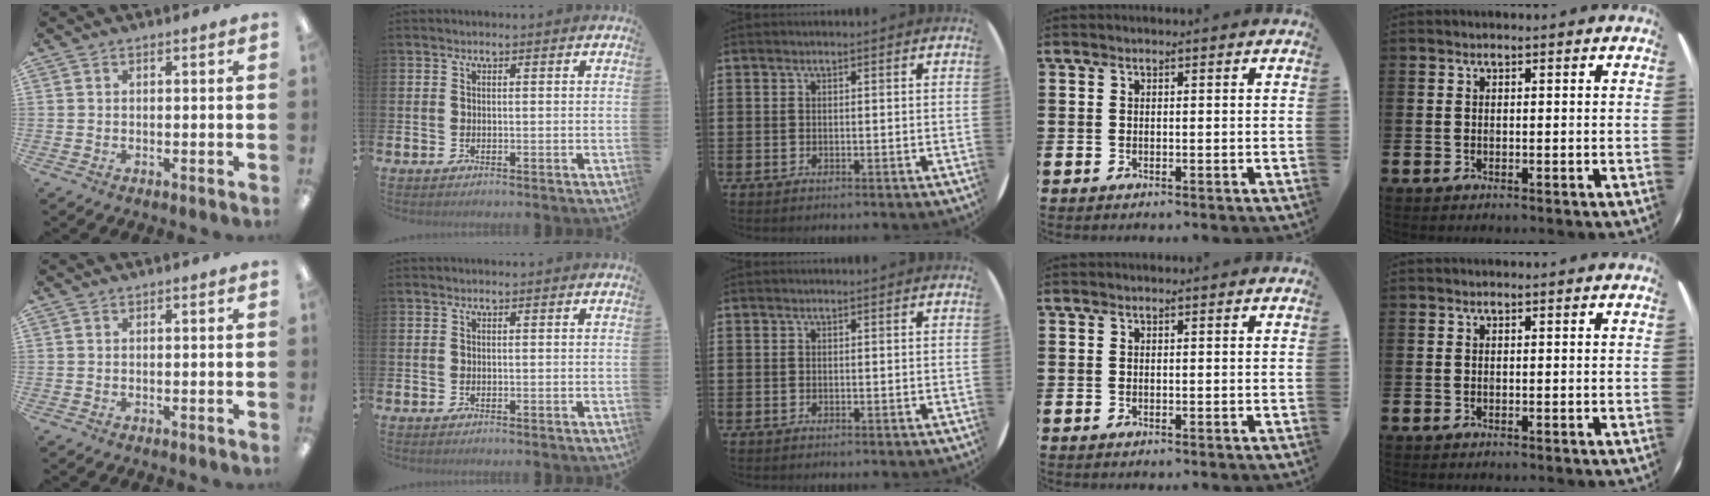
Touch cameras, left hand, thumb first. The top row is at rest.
{}